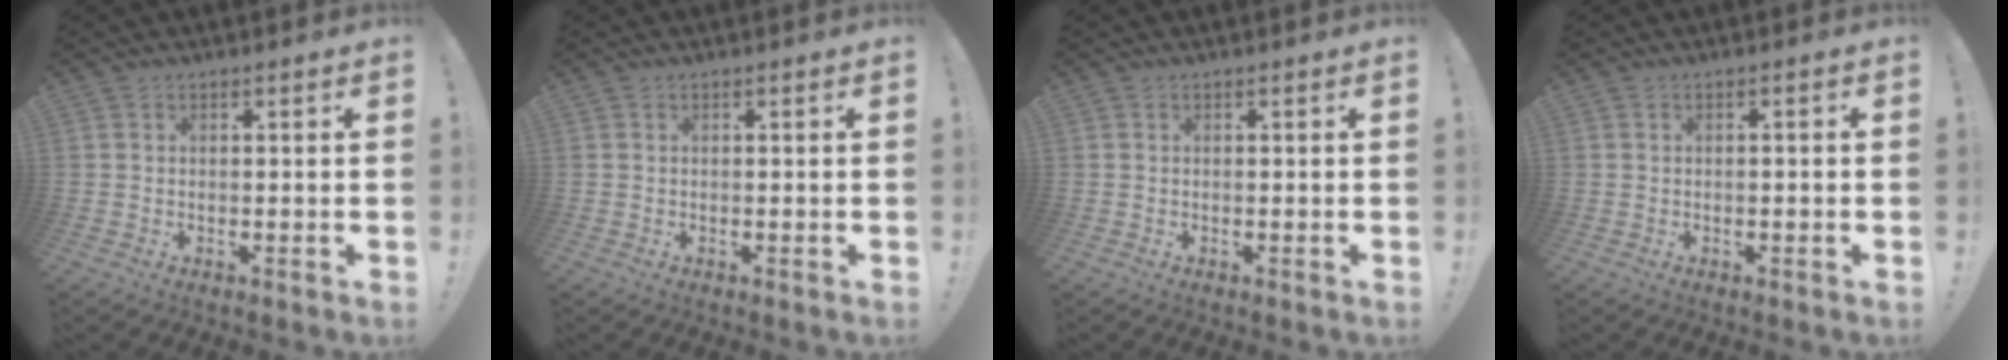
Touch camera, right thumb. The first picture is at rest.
{"total": 0.0}
{"total": 0.0}
{"total": 0.9, "force": [-0.6, -0.1, 0.7], "torque": [-0.018, 0.004, -0.010]}